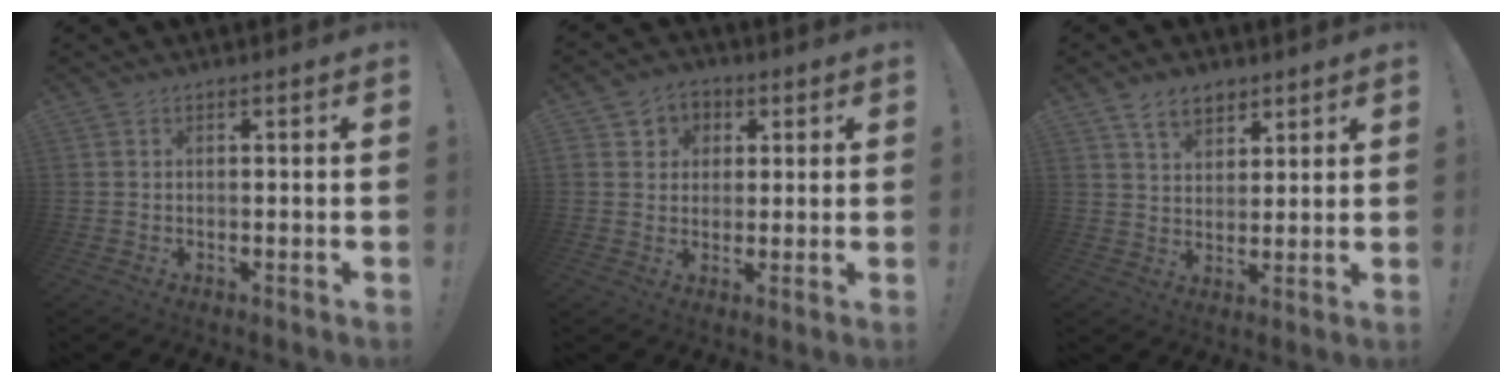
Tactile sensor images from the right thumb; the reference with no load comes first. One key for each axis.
{"total": 6.0, "fx": 0.9, "fy": 5.8, "fz": 1.3, "tx": -0.015, "ty": -0.001, "tz": 0.019}
{"total": 7.9, "fx": 5.0, "fy": 4.9, "fz": 3.4, "tx": -0.056, "ty": -0.019, "tz": 0.095}